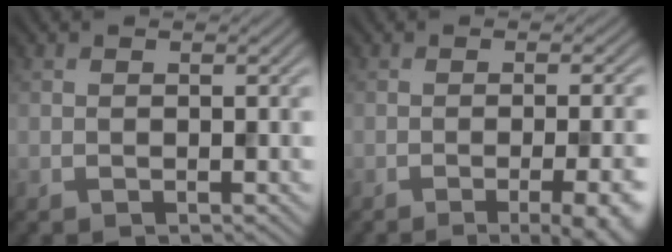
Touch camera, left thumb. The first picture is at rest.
{"total": 8.1, "force": [-3.5, 2.1, 6.9], "torque": [-0.077, 0.010, -0.043]}